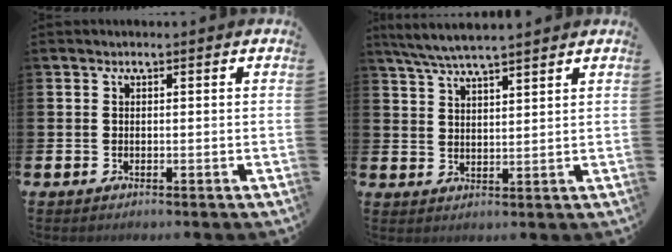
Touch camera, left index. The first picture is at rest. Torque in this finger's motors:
{"motor_torque": [0.81, -1.33, 0.21, 0.05]}